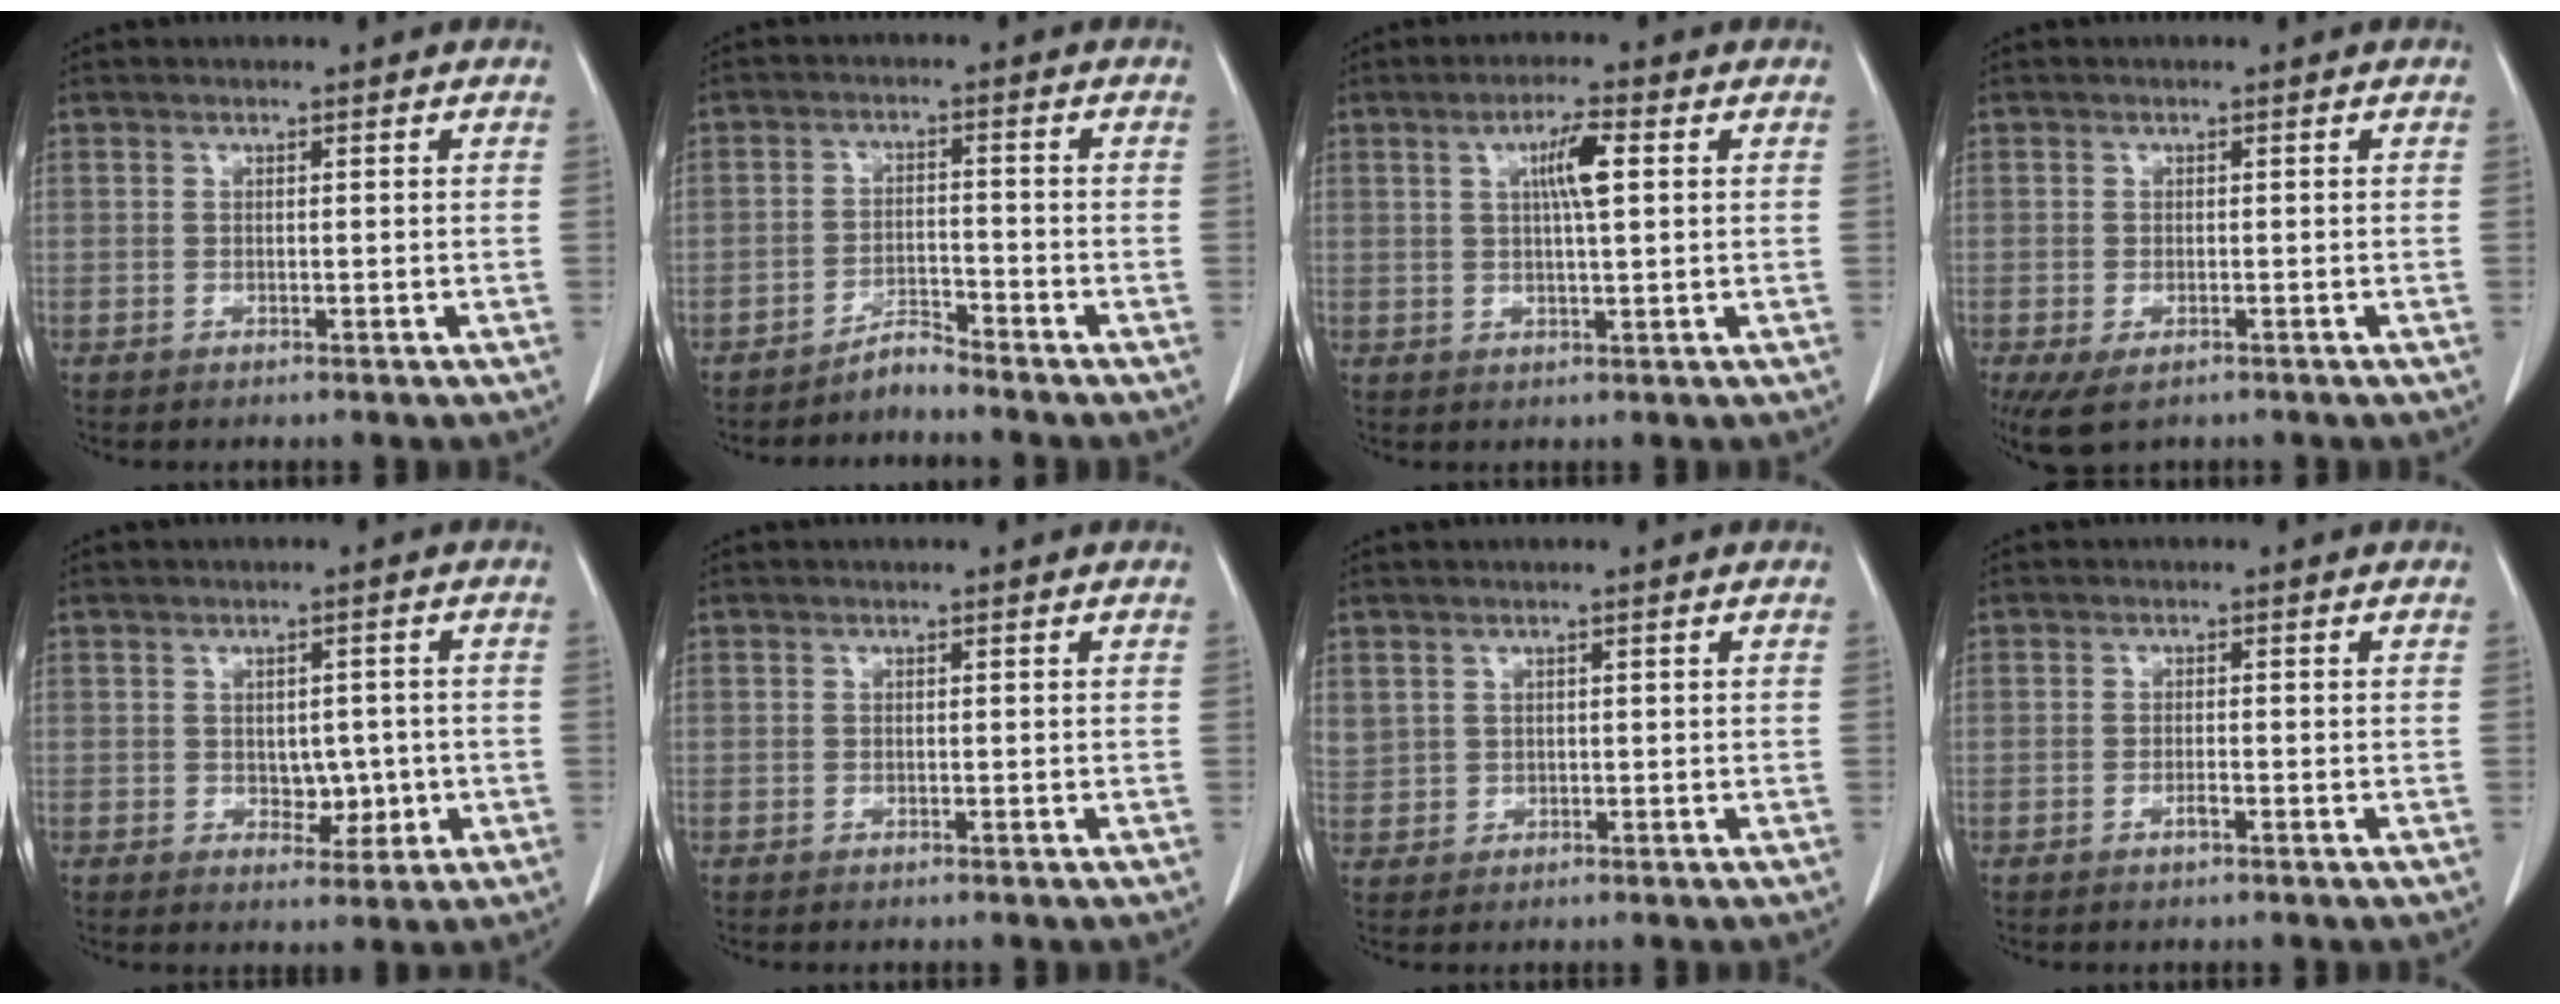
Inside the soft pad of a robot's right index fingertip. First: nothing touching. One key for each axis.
{"total": 2.7, "fx": -2.7, "fy": 0.1, "fz": 0.1, "tx": 0.005, "ty": -0.009, "tz": -0.049}
{"total": 5.1, "fx": 1.4, "fy": 0.4, "fz": 4.9, "tx": -0.087, "ty": 0.003, "tz": 0.023}
{"total": 5.3, "fx": -3.3, "fy": 2.6, "fz": 3.3, "tx": -0.065, "ty": -0.013, "tz": -0.052}
{"total": 4.1, "fx": -0.5, "fy": 2.7, "fz": 3.0, "tx": -0.031, "ty": 0.005, "tz": 0.003}
{"total": 0.0}
{"total": 2.6, "fx": 1.3, "fy": 2.2, "fz": 0.7, "tx": -0.014, "ty": 0.010, "tz": 0.035}
{"total": 1.3, "fx": -0.7, "fy": 0.3, "fz": 1.1, "tx": -0.021, "ty": 0.000, "tz": -0.012}